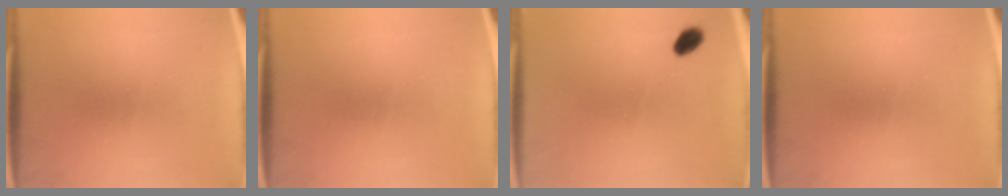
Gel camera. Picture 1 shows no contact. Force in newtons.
{"total": 0.0}
{"total": 2.8}
{"total": 0.0}